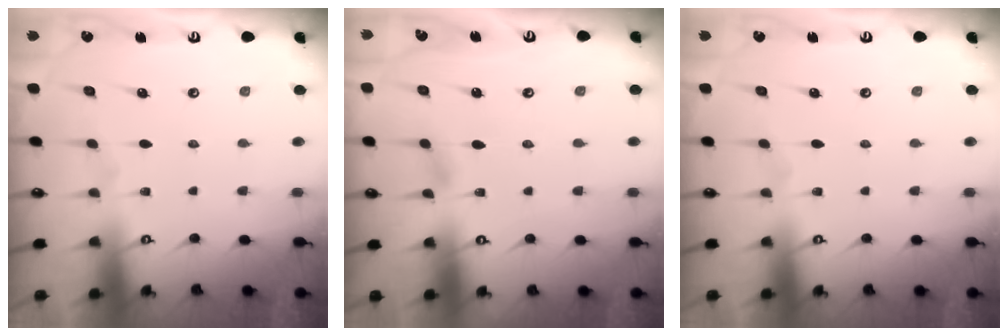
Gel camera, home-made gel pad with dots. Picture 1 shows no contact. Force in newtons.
{"total": 4.0, "press": 4.0, "slide": 0.5}
{"total": 0.0}